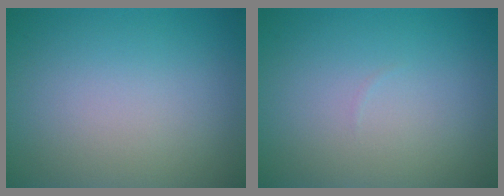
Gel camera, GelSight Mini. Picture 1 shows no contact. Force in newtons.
{"total": 0.0}